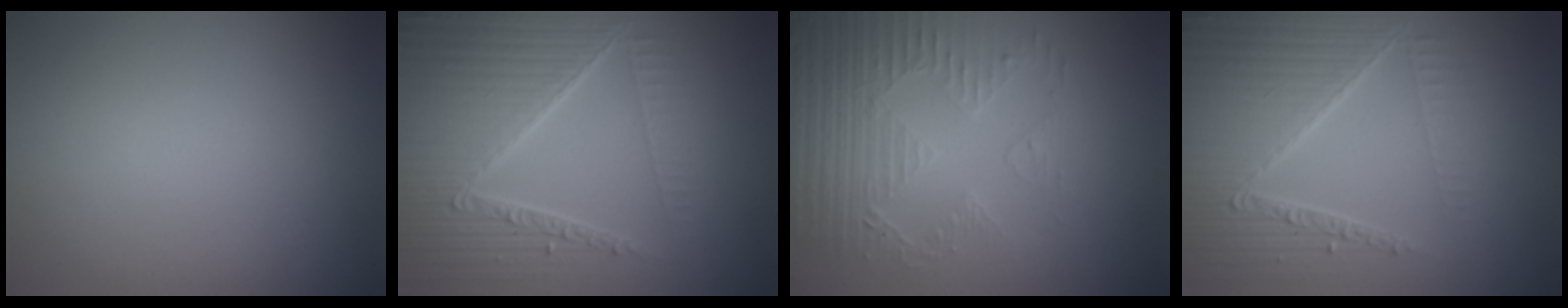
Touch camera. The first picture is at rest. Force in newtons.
{"total": 7.3, "press": 5.5, "slide": 4.8}
{"total": 4.0, "press": 3.6, "slide": 1.8}
{"total": 6.2, "press": 5.0, "slide": 3.7}